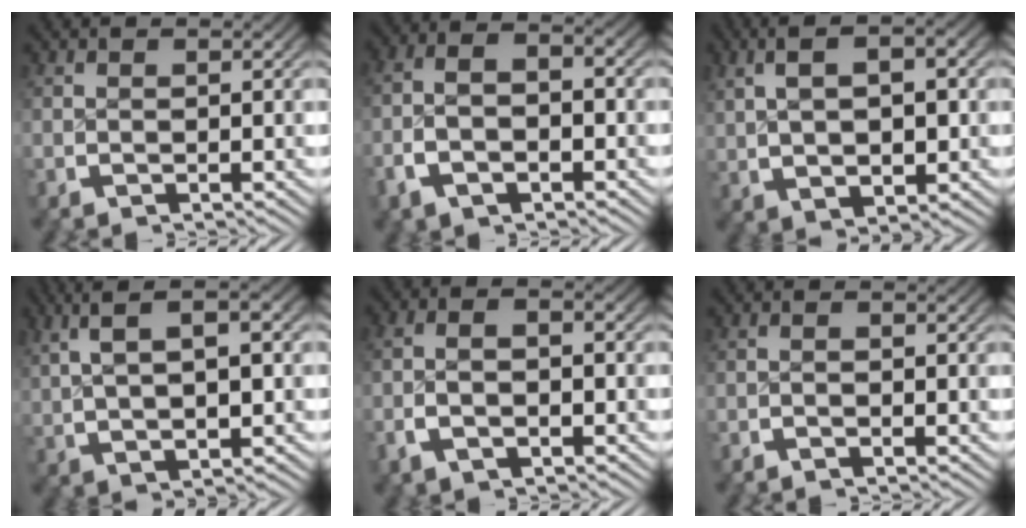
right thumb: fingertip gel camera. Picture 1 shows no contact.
{"total": 4.7, "force": [-1.2, 2.8, 3.6], "torque": [-0.073, 0.000, -0.029]}
{"total": 5.9, "force": [1.3, 3.2, 4.8], "torque": [-0.076, 0.006, 0.030]}
{"total": 6.9, "force": [2.8, 2.8, 5.6], "torque": [-0.083, 0.020, 0.051]}
{"total": 3.3, "force": [-1.0, 1.9, 2.6], "torque": [-0.054, 0.001, -0.023]}
{"total": 0.8, "force": [-0.7, 0.3, 0.3], "torque": [-0.002, 0.003, -0.018]}